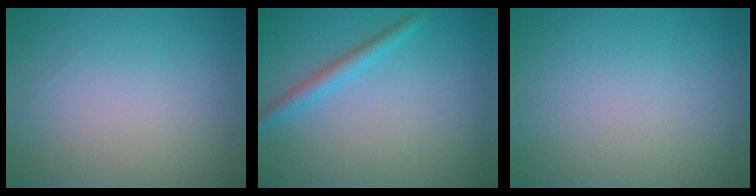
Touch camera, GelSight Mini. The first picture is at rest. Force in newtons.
{"total": 2.0, "press": 2.0, "slide": 0.0}
{"total": 0.0}